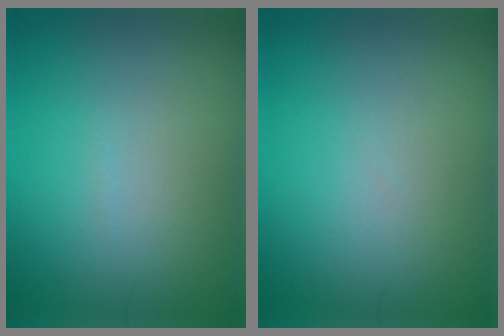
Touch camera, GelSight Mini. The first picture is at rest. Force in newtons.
{"total": 0.0}